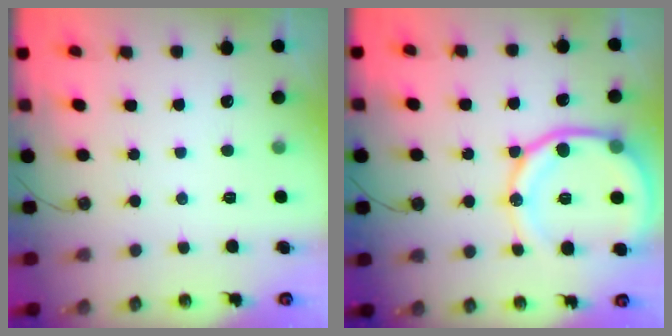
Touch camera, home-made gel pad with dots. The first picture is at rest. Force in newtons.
{"total": 16.1, "press": 16.1, "slide": 1.5}